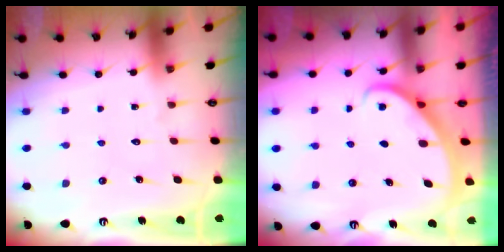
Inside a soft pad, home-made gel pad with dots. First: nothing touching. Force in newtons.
{"total": 2.4, "press": 2.4, "slide": 0.2}